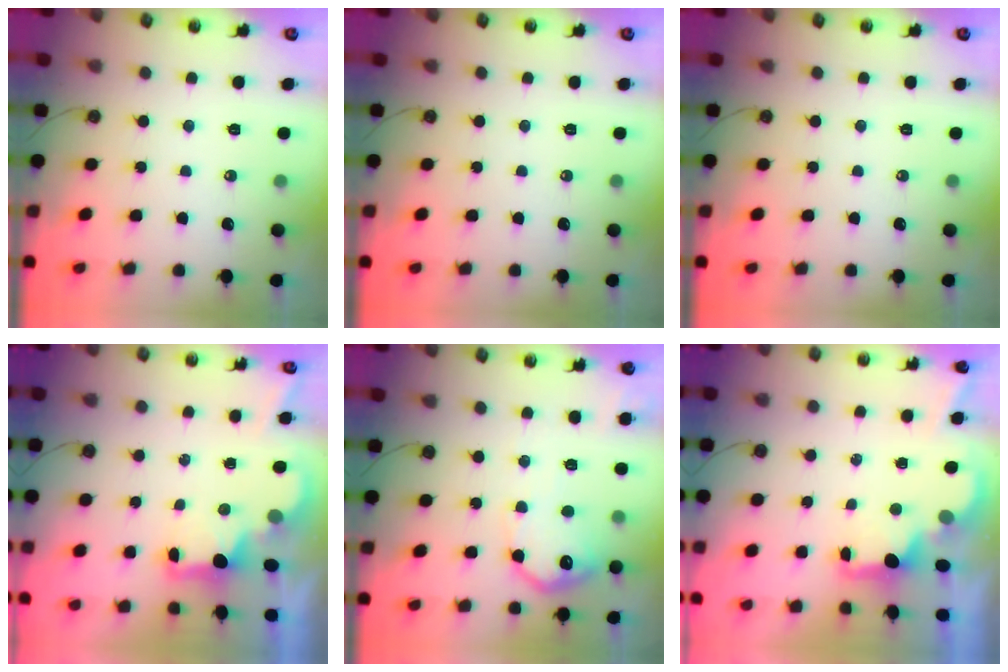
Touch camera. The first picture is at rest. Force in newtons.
{"total": 0.0}
{"total": 0.0}
{"total": 2.3, "press": 2.2, "slide": 0.7}
{"total": 13.5, "press": 13.5, "slide": 0.2}
{"total": 1.9, "press": 1.8, "slide": 0.6}